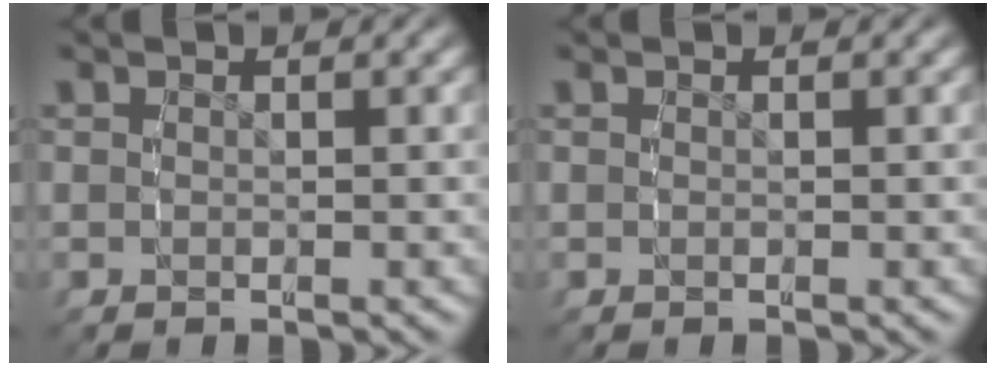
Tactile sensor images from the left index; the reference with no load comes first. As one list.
[{"total": 0.0}]